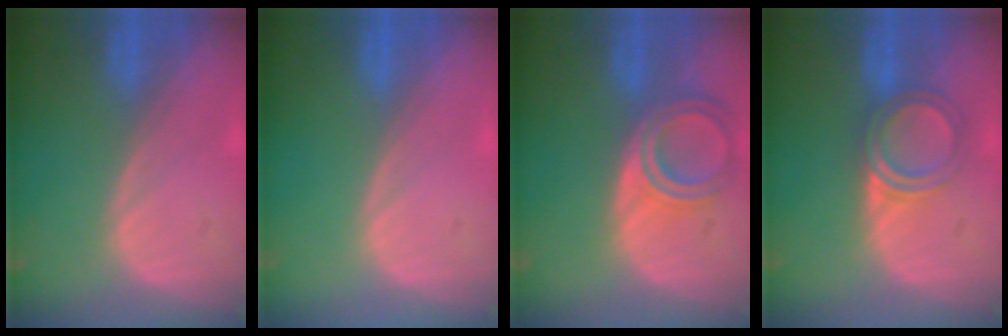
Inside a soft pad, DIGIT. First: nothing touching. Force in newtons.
{"total": 0.0}
{"total": 6.7, "press": 6.0, "slide": 2.8}
{"total": 4.9, "press": 4.6, "slide": 1.4}